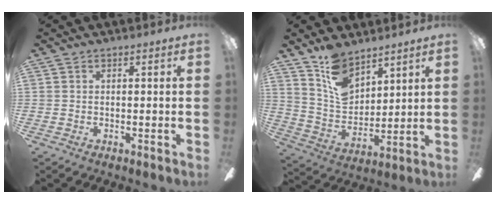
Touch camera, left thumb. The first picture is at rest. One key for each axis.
{"total": 11.2, "fx": 8.2, "fy": 5.9, "fz": 4.8, "tx": -0.092, "ty": -0.047, "tz": 0.158}